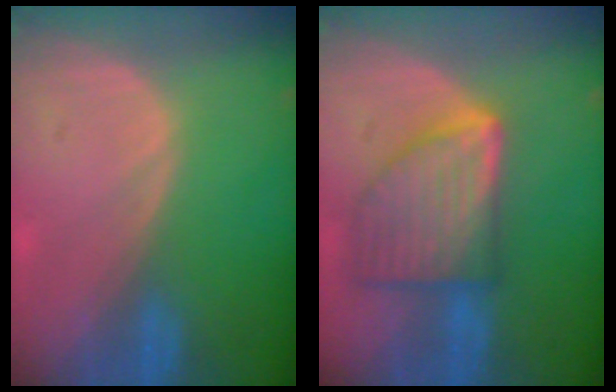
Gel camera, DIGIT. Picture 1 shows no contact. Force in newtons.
{"total": 9.0, "press": 9.0, "slide": 0.6}